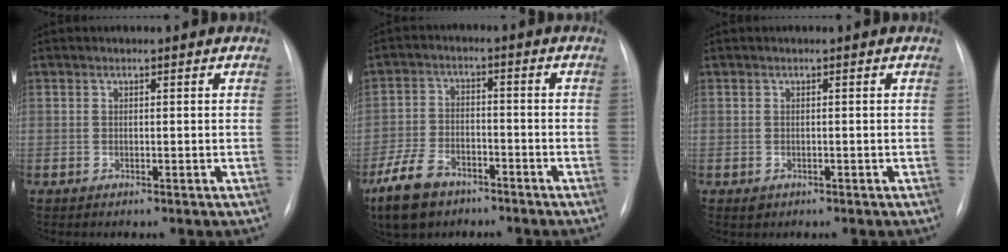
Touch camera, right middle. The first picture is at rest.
{"total": 8.9, "force": [-5.9, 4.7, 4.6], "torque": [-0.109, -0.006, -0.104]}
{"total": 0.8, "force": [-0.3, 0.7, 0.2], "torque": [-0.004, 0.001, -0.002]}